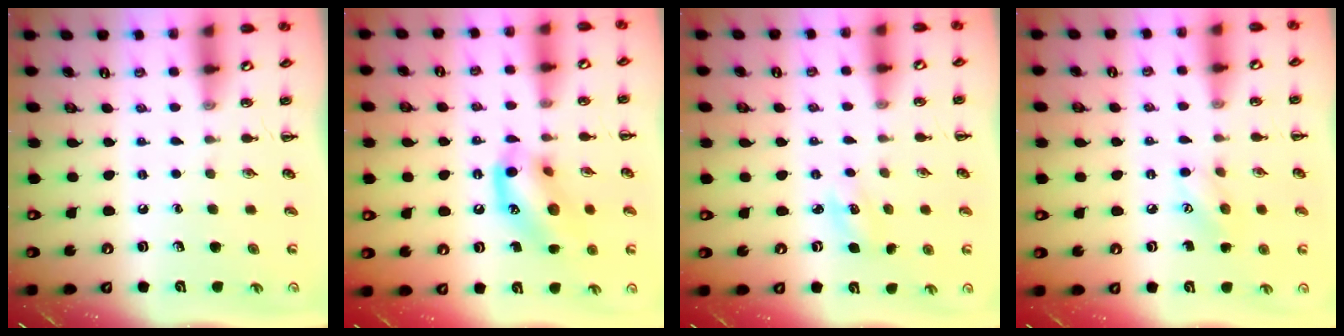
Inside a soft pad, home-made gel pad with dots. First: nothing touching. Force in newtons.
{"total": 14.2, "press": 14.1, "slide": 1.5}
{"total": 3.5, "press": 3.4, "slide": 1.0}
{"total": 5.6, "press": 5.5, "slide": 1.1}